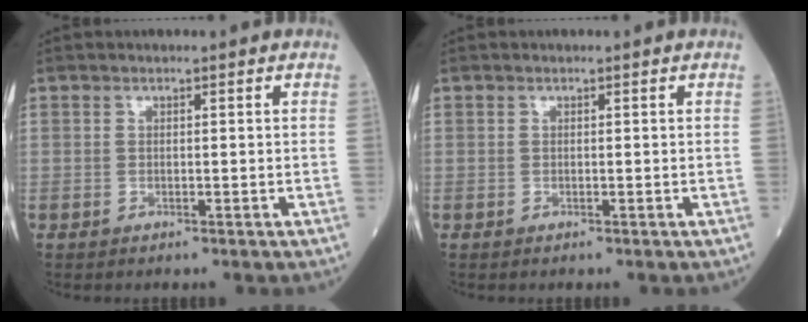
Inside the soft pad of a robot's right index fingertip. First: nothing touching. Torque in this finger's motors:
{"motor_torque": [0.06, 0.01, 0.00, -0.01]}